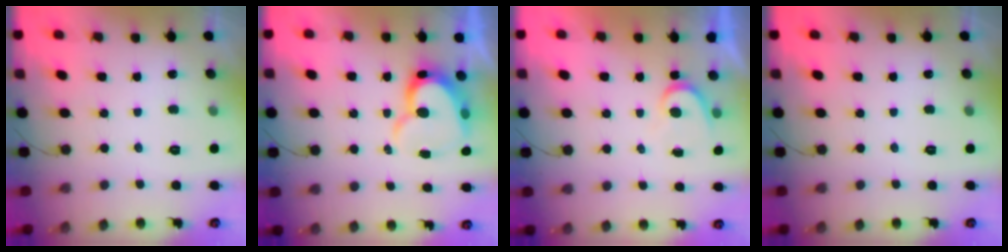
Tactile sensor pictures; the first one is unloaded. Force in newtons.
{"total": 11.9, "press": 11.8, "slide": 1.1}
{"total": 3.7, "press": 3.6, "slide": 0.4}
{"total": 0.0}